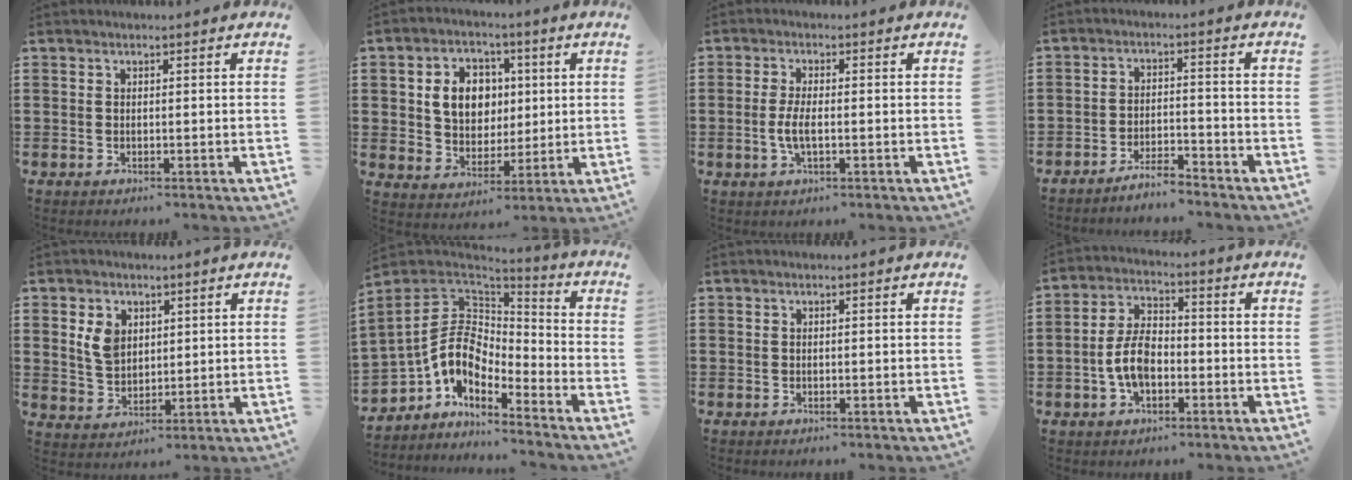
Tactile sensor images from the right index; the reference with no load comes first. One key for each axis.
{"total": 8.1, "fx": 1.4, "fy": 6.6, "fz": 4.4, "tx": -0.087, "ty": 0.014, "tz": 0.020}
{"total": 3.6, "fx": -0.7, "fy": 1.1, "fz": 3.3, "tx": -0.081, "ty": -0.007, "tz": -0.019}
{"total": 4.0, "fx": -3.9, "fy": 0.2, "fz": 0.8, "tx": -0.017, "ty": 0.006, "tz": -0.079}
{"total": 5.1, "fx": 1.9, "fy": 3.8, "fz": 2.8, "tx": -0.068, "ty": 0.012, "tz": 0.035}
{"total": 9.2, "fx": -2.2, "fy": 6.8, "fz": 5.8, "tx": -0.153, "ty": -0.003, "tz": -0.047}
{"total": 0.0}
{"total": 7.1, "fx": -1.9, "fy": 4.0, "fz": 5.5, "tx": -0.131, "ty": 0.003, "tz": -0.043}